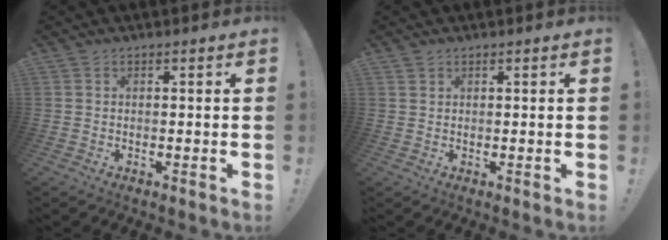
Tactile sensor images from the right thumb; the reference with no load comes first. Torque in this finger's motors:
{"motor_torque": [-0.36, -0.42, -0.25, 0.46, 0.00]}